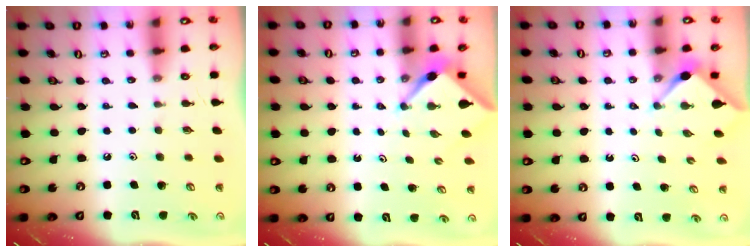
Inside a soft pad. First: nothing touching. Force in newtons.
{"total": 3.0, "press": 3.0, "slide": 0.3}
{"total": 2.9, "press": 2.8, "slide": 0.4}